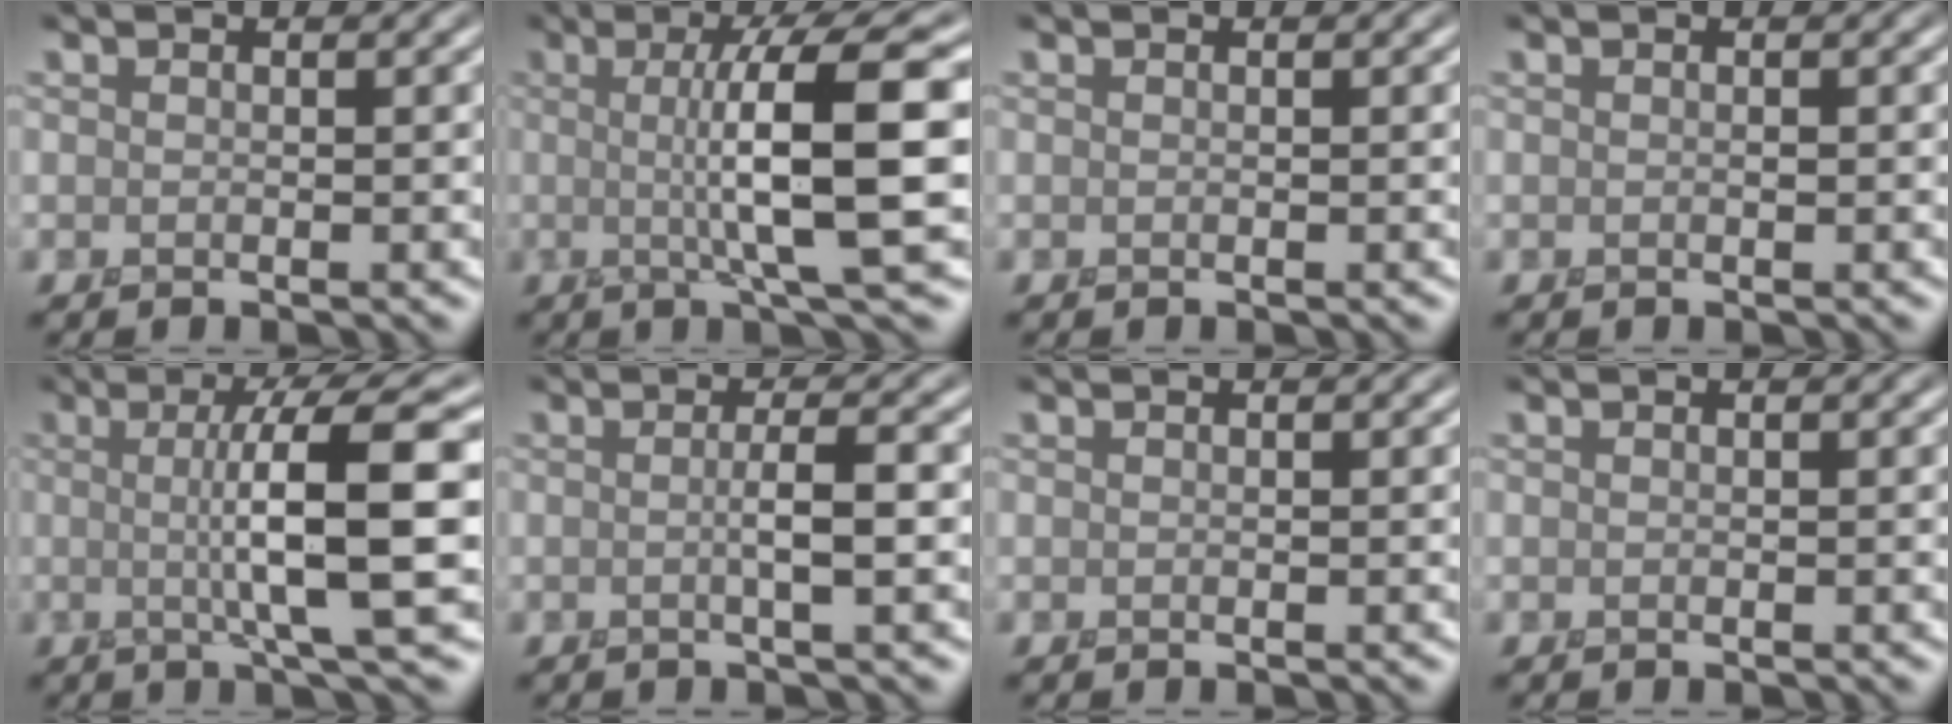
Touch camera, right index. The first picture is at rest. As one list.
[{"total": 8.9, "force": [0.7, 1.5, 8.8], "torque": [-0.125, 0.006, 0.009]}, {"total": 0.0}, {"total": 0.0}, {"total": 8.7, "force": [0.6, 1.5, 8.5], "torque": [-0.120, 0.005, 0.007]}, {"total": 2.1, "force": [0.0, 0.2, 2.1], "torque": [-0.037, 0.004, -0.004]}, {"total": 0.0}, {"total": 0.0}]